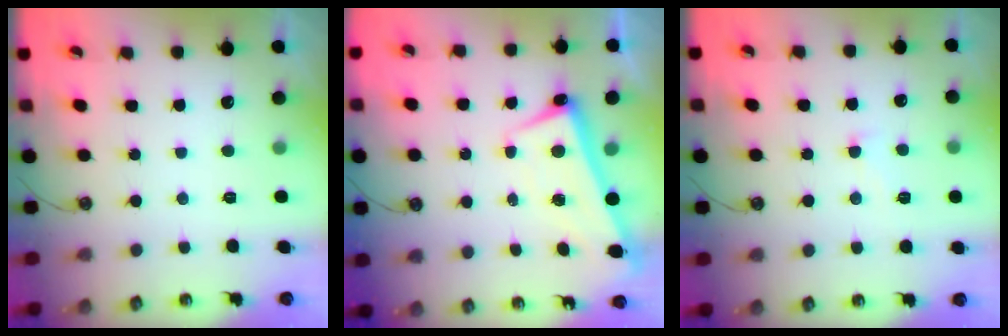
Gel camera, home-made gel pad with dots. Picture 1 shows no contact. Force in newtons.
{"total": 2.7, "press": 2.6, "slide": 0.8}
{"total": 2.7, "press": 2.6, "slide": 0.8}